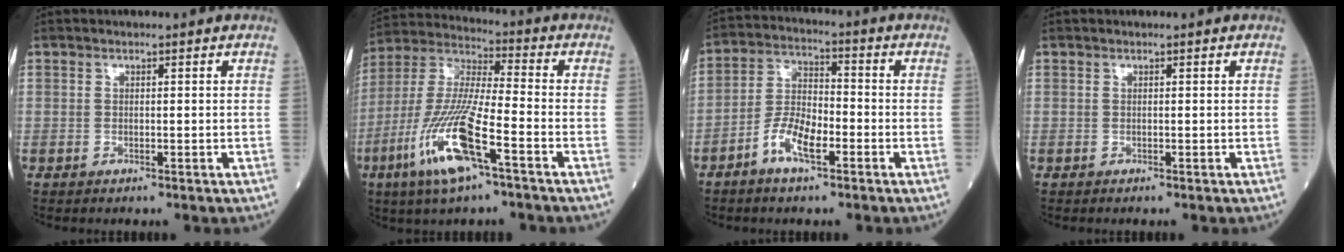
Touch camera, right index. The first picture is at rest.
{"total": 15.3, "force": [-6.7, 2.0, 13.6], "torque": [-0.290, -0.018, -0.128]}
{"total": 7.6, "force": [-3.8, 2.6, 6.1], "torque": [-0.124, 0.006, -0.075]}
{"total": 0.0}